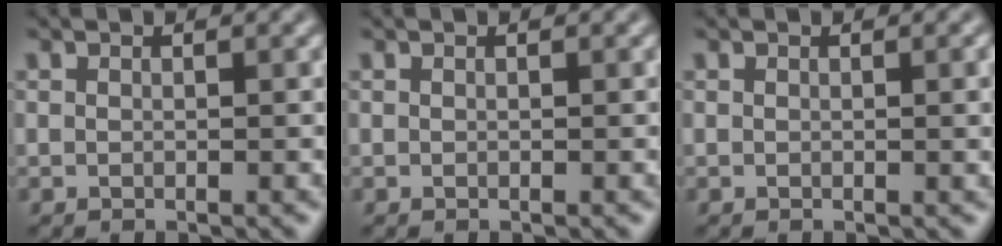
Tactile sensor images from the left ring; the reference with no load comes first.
{"total": 0.0}
{"total": 1.5, "force": [0.1, 0.4, 1.4], "torque": [-0.016, 0.002, 0.000]}